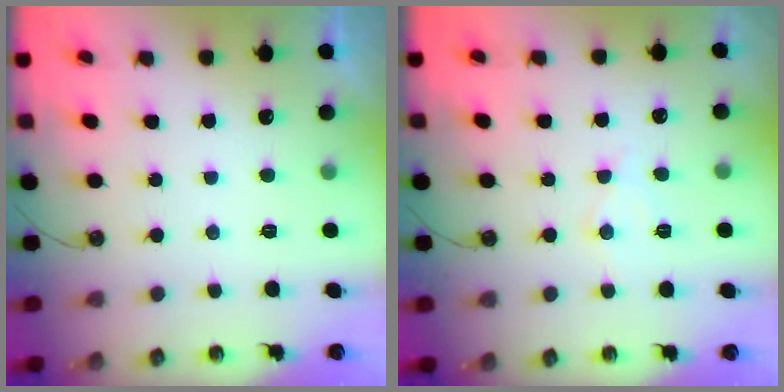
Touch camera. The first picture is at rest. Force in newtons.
{"total": 6.1, "press": 6.1, "slide": 0.5}